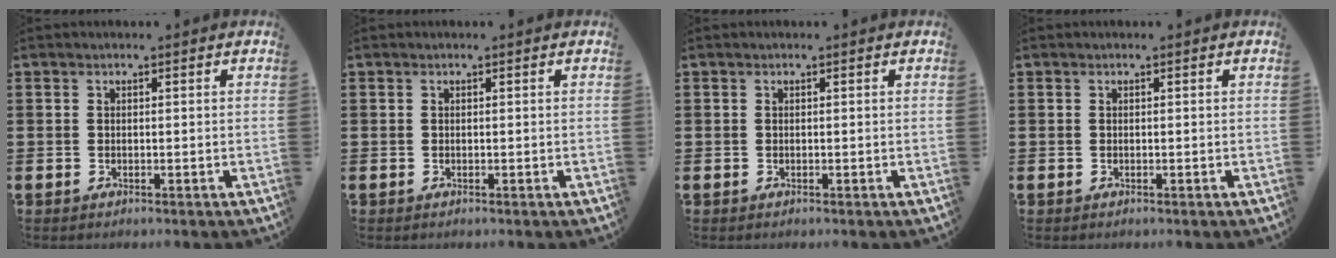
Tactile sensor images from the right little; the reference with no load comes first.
{"total": 0.0}
{"total": 0.0}
{"total": 0.0}